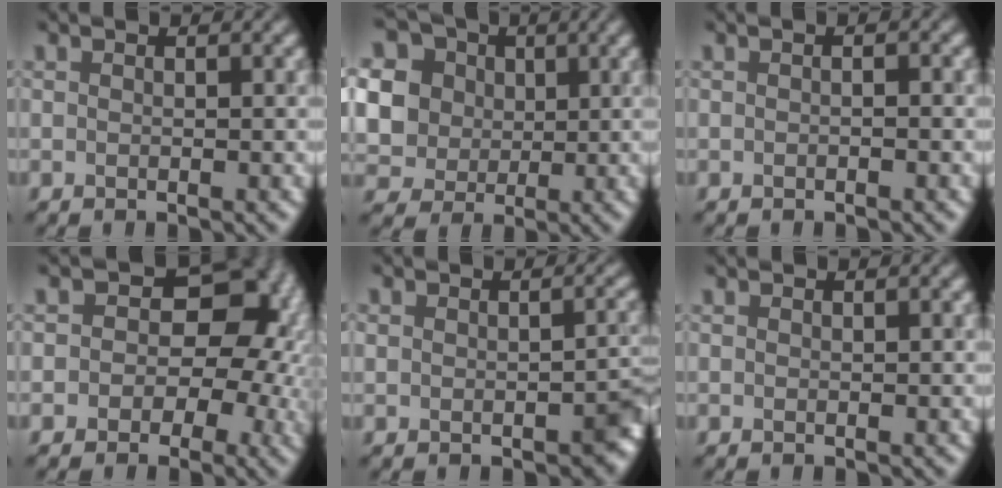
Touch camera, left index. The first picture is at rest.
{"total": 13.5, "force": [3.6, 11.7, 5.7], "torque": [-0.155, 0.018, 0.054]}
{"total": 0.7, "force": [-0.2, 0.1, 0.6], "torque": [-0.007, -0.003, -0.008]}
{"total": 7.6, "force": [-0.2, 5.8, 4.8], "torque": [0.025, 0.019, -0.033]}
{"total": 3.2, "force": [-1.1, 2.3, 2.0], "torque": [-0.014, -0.010, -0.016]}
{"total": 0.0}